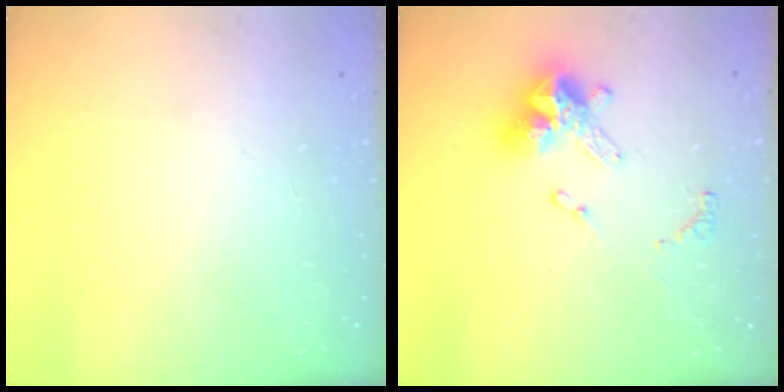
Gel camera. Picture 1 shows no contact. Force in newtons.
{"total": 13.1, "press": 13.0, "slide": 1.4}